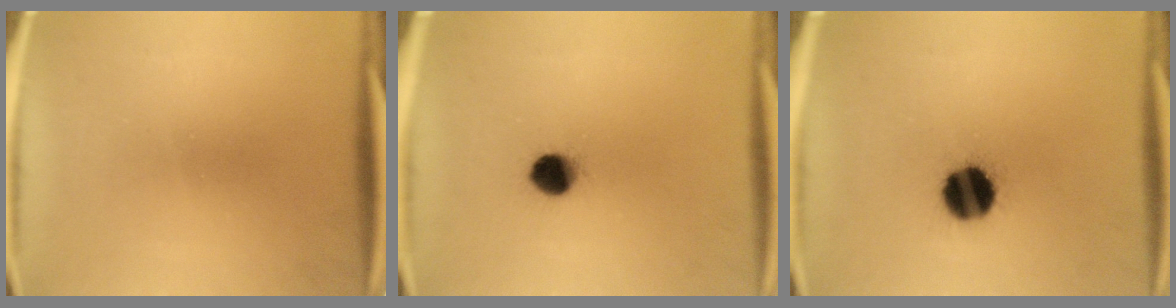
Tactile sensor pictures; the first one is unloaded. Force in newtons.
{"total": 6.2}
{"total": 12.2}